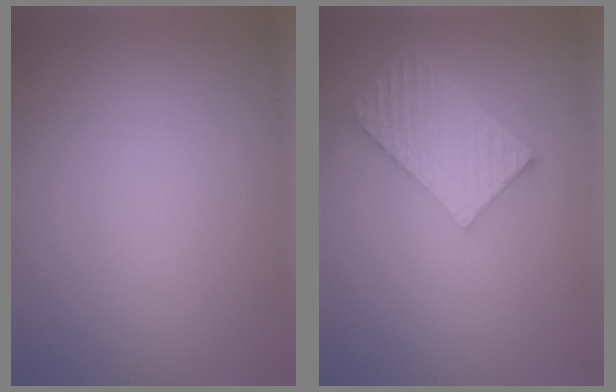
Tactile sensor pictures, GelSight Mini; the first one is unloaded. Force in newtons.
{"total": 5.7, "press": 4.1, "slide": 3.9}